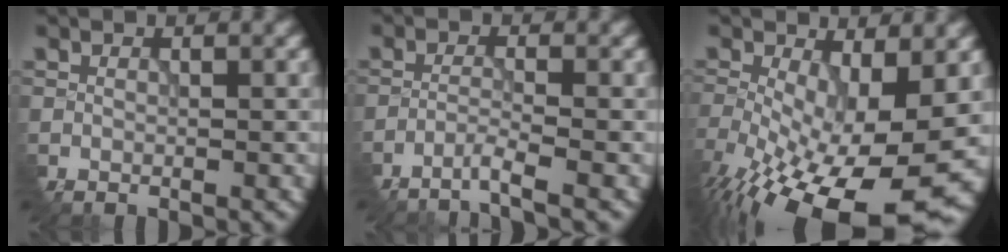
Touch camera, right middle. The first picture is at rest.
{"total": 2.4, "force": [-2.1, -0.4, 1.1], "torque": [-0.025, 0.004, -0.050]}
{"total": 15.7, "force": [-6.2, 6.6, 12.9], "torque": [-0.236, -0.035, -0.084]}